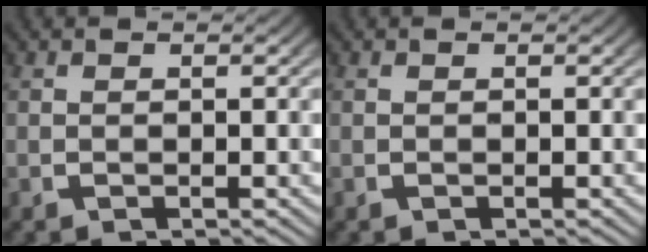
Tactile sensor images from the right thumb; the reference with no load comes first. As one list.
[{"total": 0.0}]